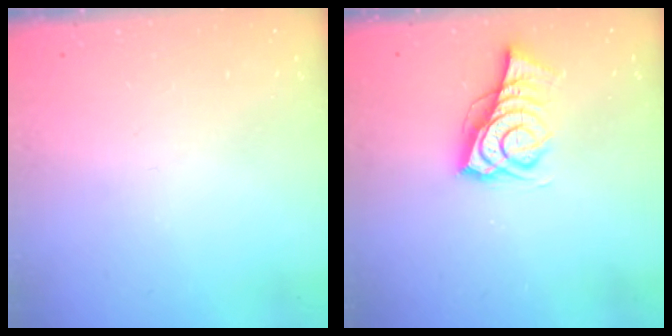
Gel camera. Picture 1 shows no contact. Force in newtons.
{"total": 9.1, "press": 8.6, "slide": 2.9}